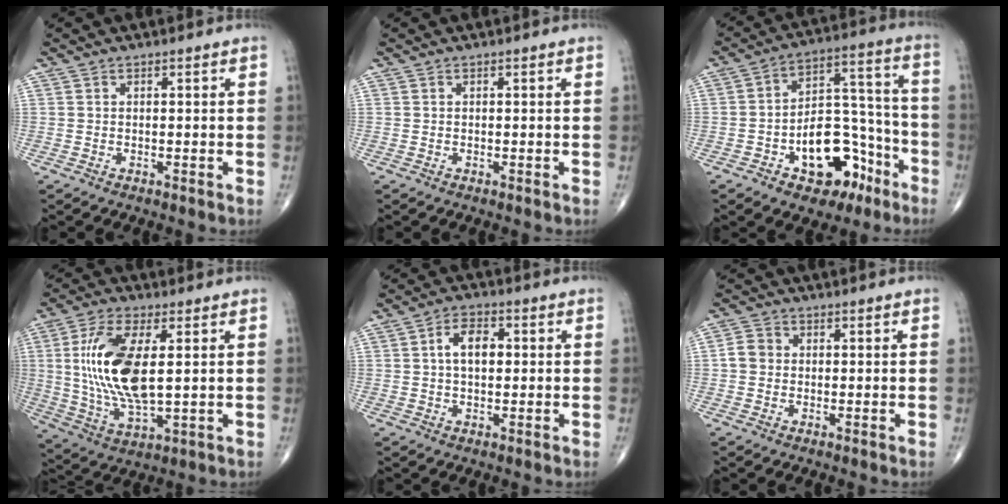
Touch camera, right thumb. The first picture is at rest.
{"total": 0.0}
{"total": 16.4, "force": [-7.7, 9.7, 10.8], "torque": [-0.109, 0.076, -0.111]}
{"total": 15.9, "force": [2.1, 6.5, 14.3], "torque": [-0.293, -0.015, 0.047]}
{"total": 6.0, "force": [0.8, 3.5, 4.7], "torque": [-0.077, 0.013, 0.006]}
{"total": 3.3, "force": [-0.1, 2.9, 1.5], "torque": [-0.022, 0.009, -0.008]}